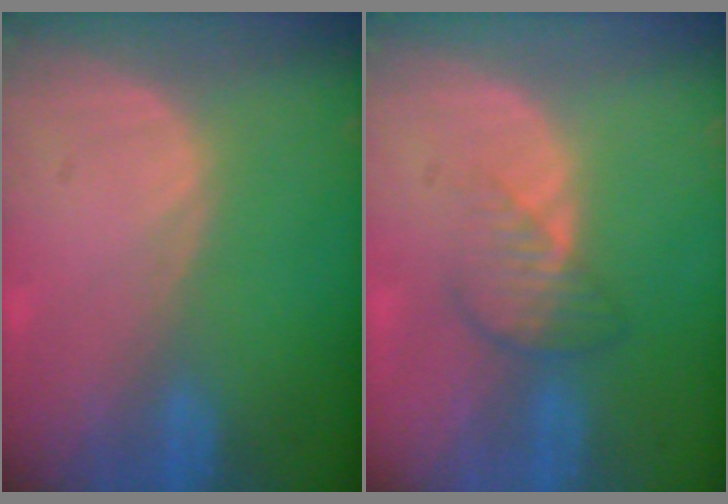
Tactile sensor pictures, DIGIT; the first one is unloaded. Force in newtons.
{"total": 3.8, "press": 3.4, "slide": 1.6}